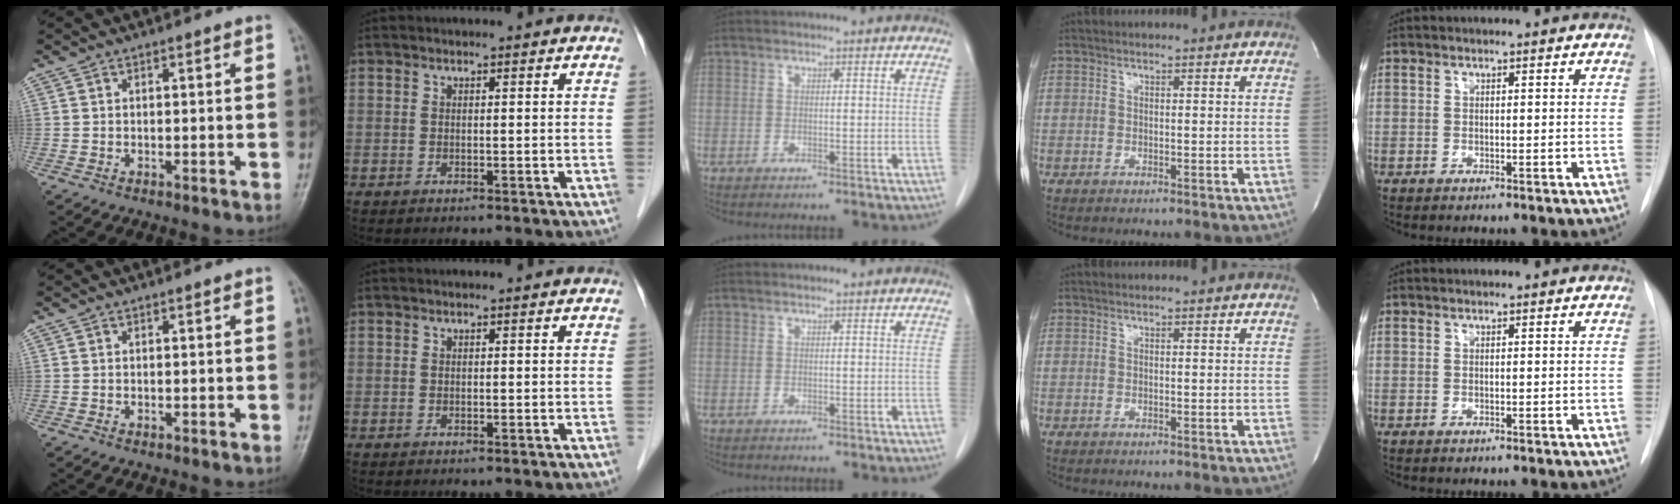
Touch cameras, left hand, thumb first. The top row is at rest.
{}